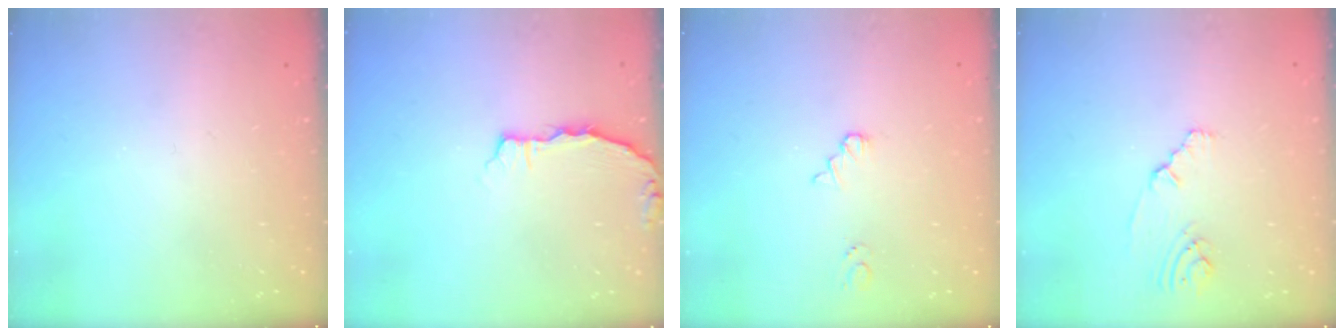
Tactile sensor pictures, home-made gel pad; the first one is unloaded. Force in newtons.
{"total": 2.8, "press": 2.8, "slide": 0.4}
{"total": 1.4, "press": 1.4, "slide": 0.2}
{"total": 2.7, "press": 2.6, "slide": 0.4}